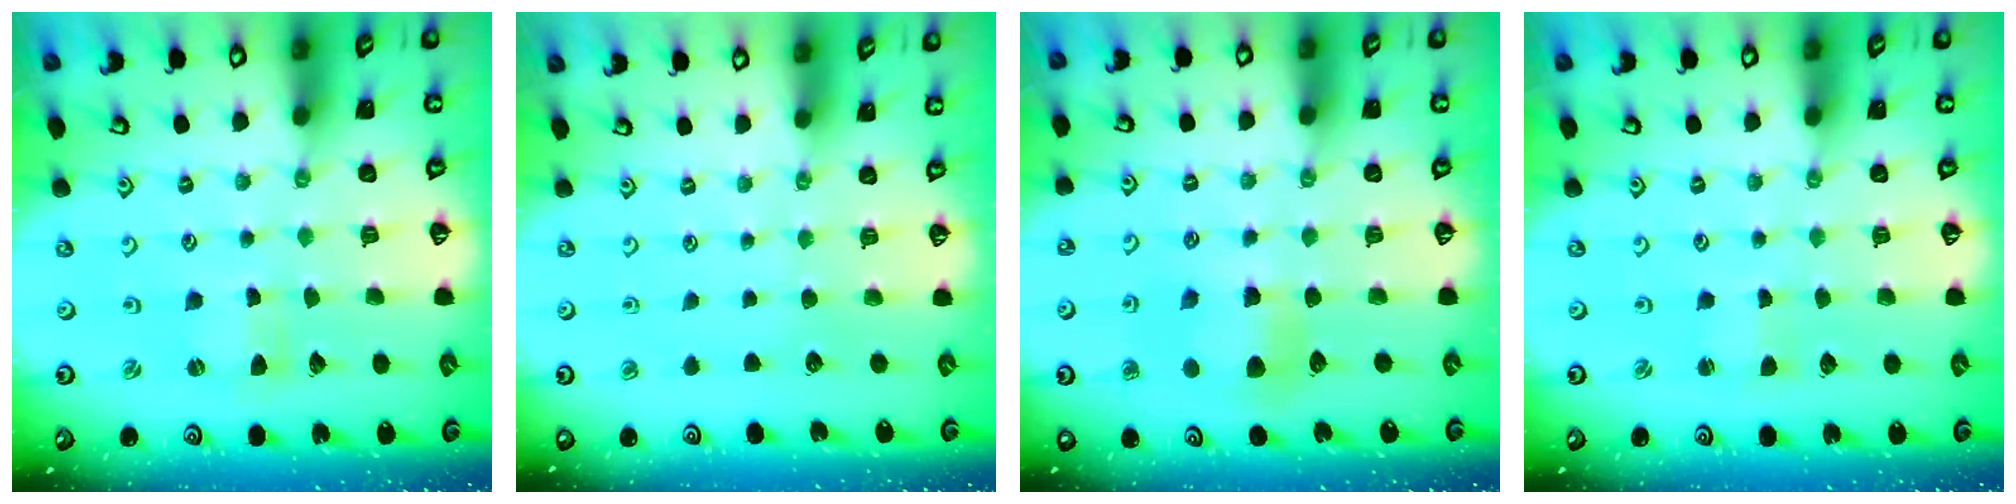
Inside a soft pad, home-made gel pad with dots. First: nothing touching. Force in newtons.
{"total": 0.0}
{"total": 5.3, "press": 5.3, "slide": 0.2}
{"total": 1.0, "press": 1.0, "slide": 0.1}